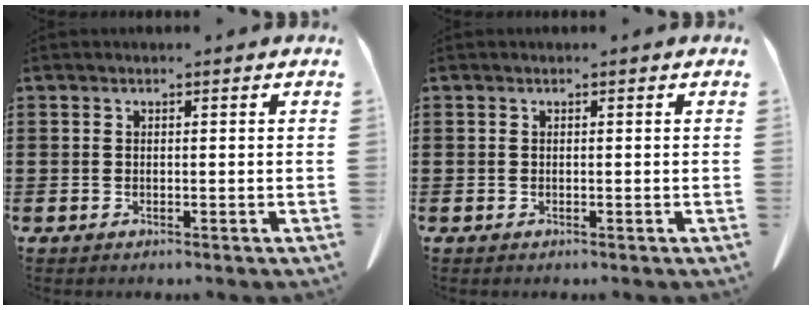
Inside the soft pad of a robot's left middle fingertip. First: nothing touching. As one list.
[{"total": 0.0}]